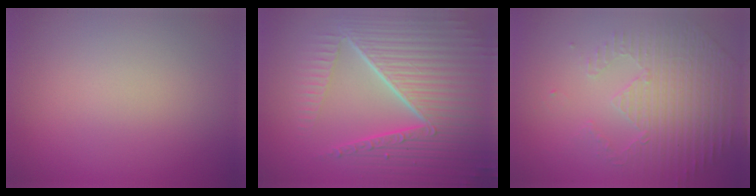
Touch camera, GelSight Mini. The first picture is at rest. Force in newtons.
{"total": 10.5, "press": 6.7, "slide": 8.1}
{"total": 4.8, "press": 3.5, "slide": 3.3}